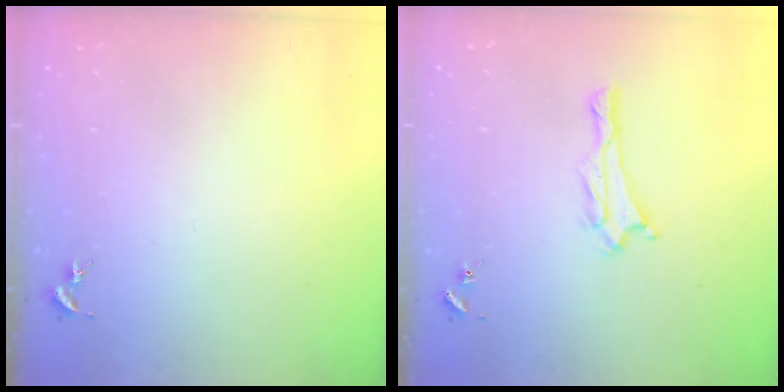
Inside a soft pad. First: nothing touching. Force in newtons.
{"total": 1.4, "press": 1.4, "slide": 0.2}